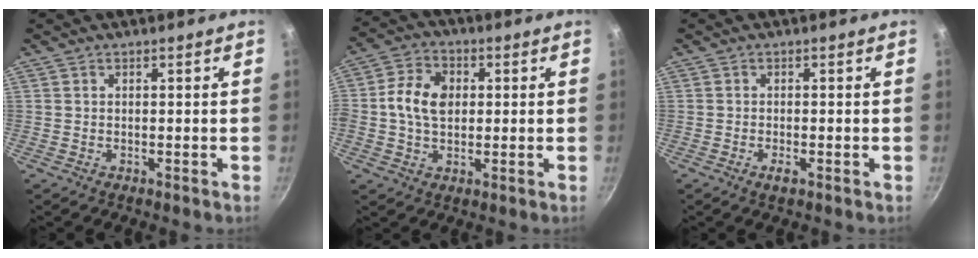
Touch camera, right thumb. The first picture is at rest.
{"total": 8.8, "force": [0.7, 6.3, 6.1], "torque": [-0.099, 0.014, 0.001]}
{"total": 1.7, "force": [-0.9, 0.4, 1.4], "torque": [-0.032, -0.002, -0.017]}